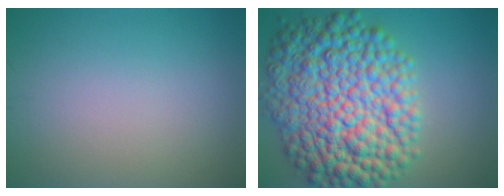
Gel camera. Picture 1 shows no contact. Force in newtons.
{"total": 13.8, "press": 13.8, "slide": 0.1}